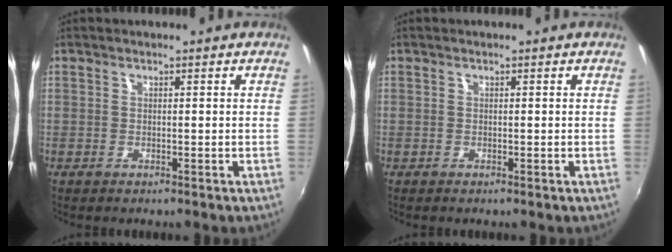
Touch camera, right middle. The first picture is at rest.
{"total": 0.0}